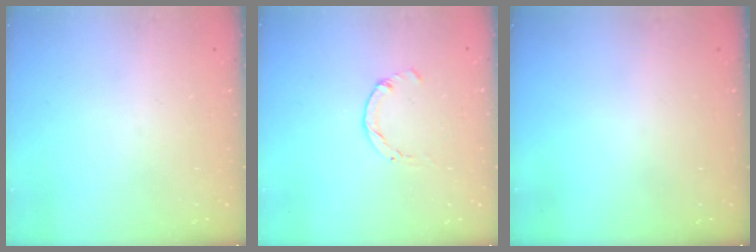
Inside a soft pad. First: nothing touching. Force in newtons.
{"total": 0.0}
{"total": 0.0}